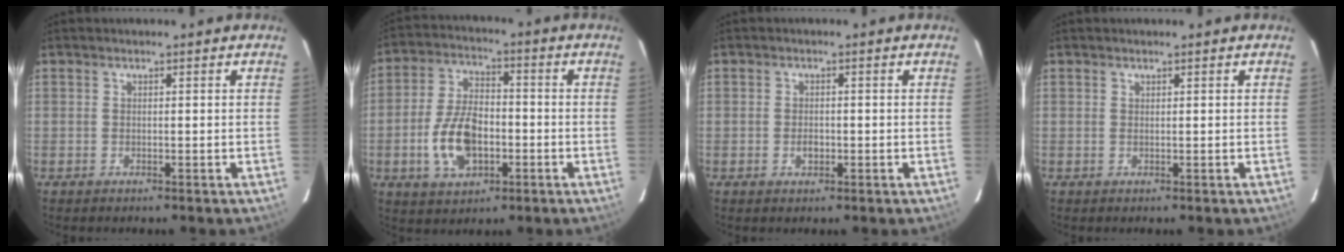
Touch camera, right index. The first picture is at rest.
{"total": 11.9, "force": [-3.3, 6.8, 9.2], "torque": [-0.185, 0.010, -0.051]}
{"total": 2.0, "force": [-0.5, 1.3, 1.3], "torque": [-0.024, 0.002, -0.009]}
{"total": 0.0}